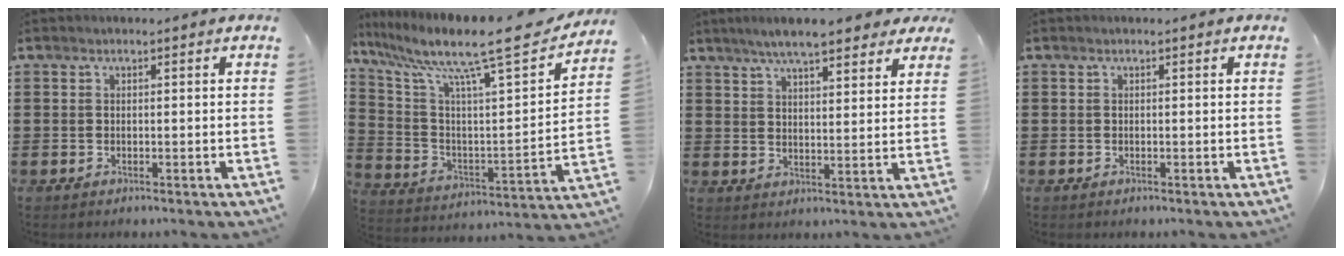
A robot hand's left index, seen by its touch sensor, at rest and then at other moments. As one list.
[{"total": 12.5, "force": [9.8, 0.8, 7.7], "torque": [-0.170, -0.068, 0.148]}, {"total": 6.9, "force": [5.9, 1.1, 3.5], "torque": [-0.087, -0.007, 0.106]}, {"total": 0.0}]